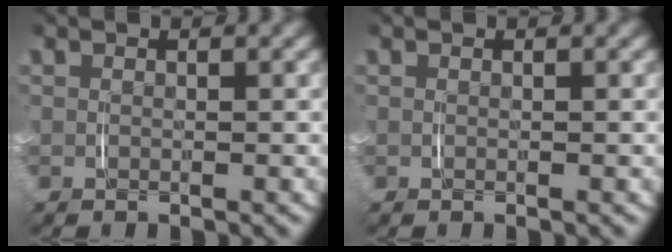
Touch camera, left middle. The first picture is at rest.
{"total": 0.0}